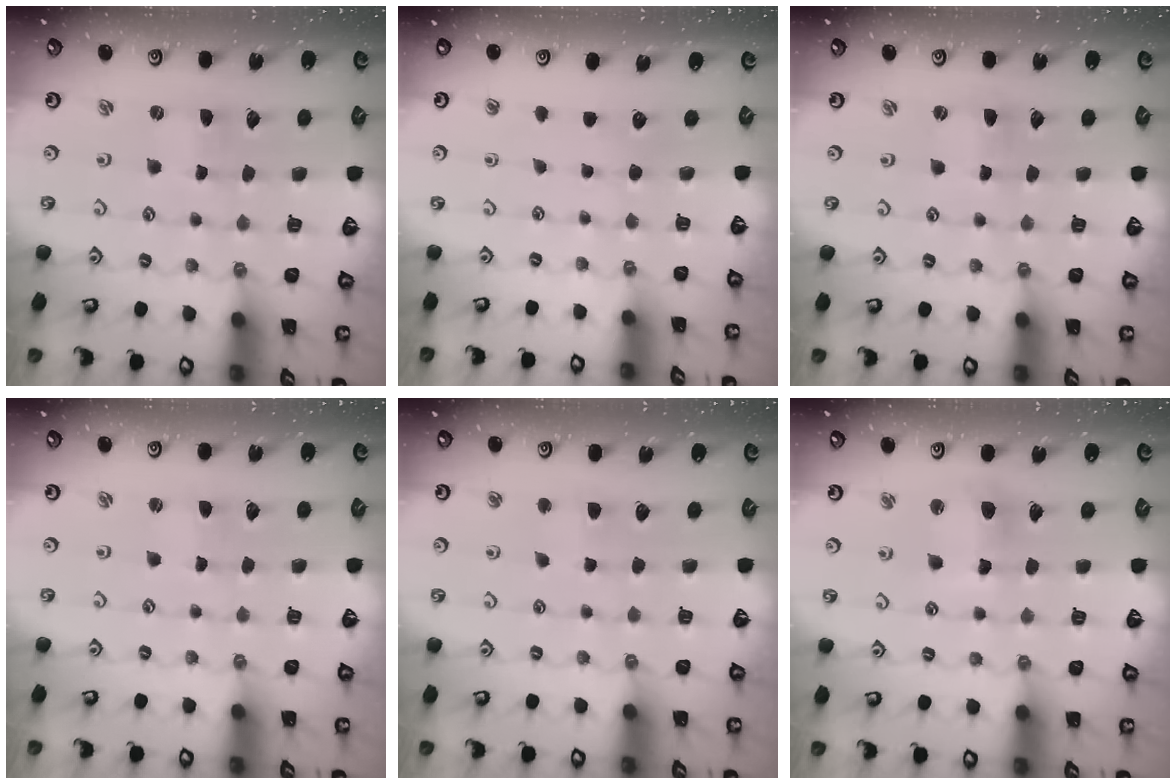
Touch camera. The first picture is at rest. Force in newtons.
{"total": 0.0}
{"total": 0.0}
{"total": 0.0}
{"total": 2.4, "press": 2.4, "slide": 0.5}
{"total": 8.6, "press": 8.5, "slide": 1.2}